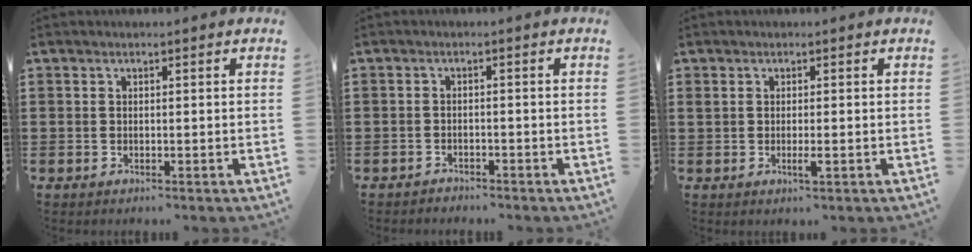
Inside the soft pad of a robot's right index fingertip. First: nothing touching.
{"total": 1.4, "force": [-1.4, 0.3, 0.0], "torque": [-0.005, 0.002, -0.031]}
{"total": 1.8, "force": [-0.4, 0.2, 1.7], "torque": [-0.038, -0.006, -0.010]}